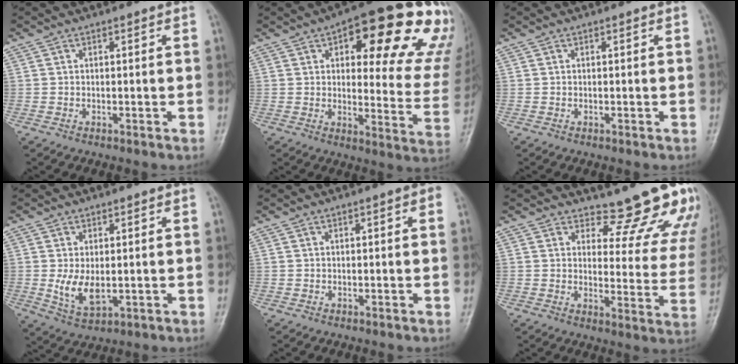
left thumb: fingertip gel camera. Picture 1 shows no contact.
{"total": 24.5, "force": [12.3, 8.4, 19.5], "torque": [-0.208, -0.024, 0.157]}
{"total": 0.0}
{"total": 5.9, "force": [0.0, 3.4, 4.8], "torque": [-0.086, -0.018, 0.011]}
{"total": 1.2, "force": [0.3, 0.6, 0.9], "torque": [-0.005, 0.003, 0.001]}
{"total": 13.2, "force": [12.0, 3.9, 4.1], "torque": [-0.007, -0.119, 0.129]}